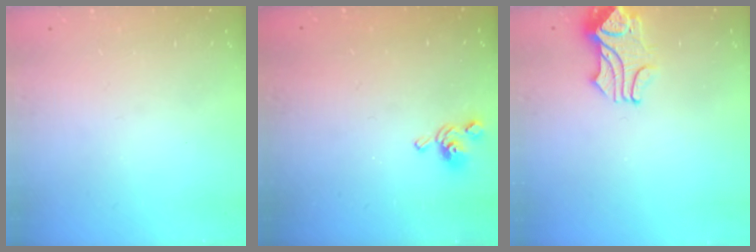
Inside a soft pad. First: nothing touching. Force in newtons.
{"total": 4.1, "press": 4.0, "slide": 0.6}
{"total": 2.1, "press": 2.0, "slide": 0.7}